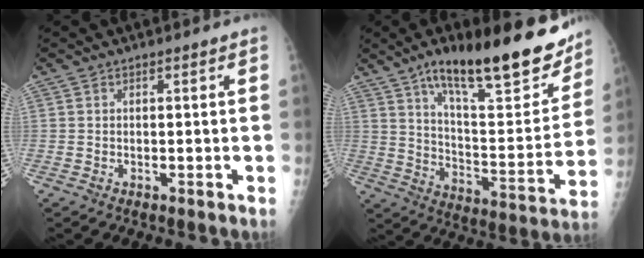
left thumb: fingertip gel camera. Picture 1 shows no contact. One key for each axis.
{"total": 26.3, "fx": 17.5, "fy": 7.7, "fz": 18.1, "tx": -0.230, "ty": -0.065, "tz": 0.272}